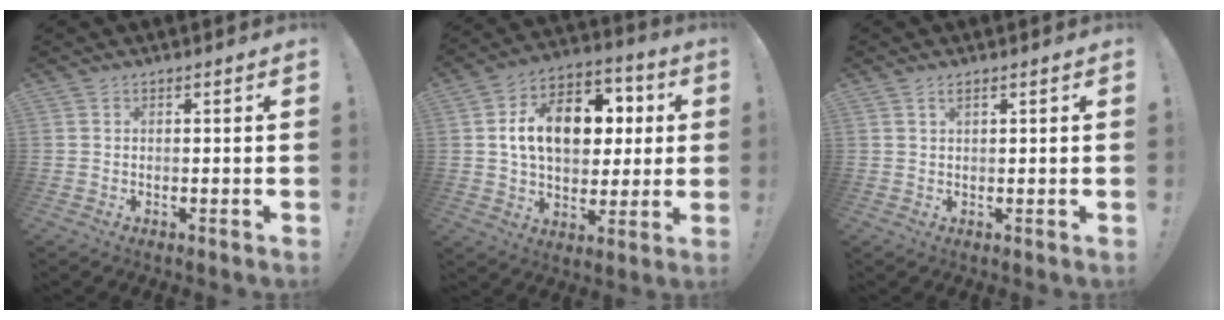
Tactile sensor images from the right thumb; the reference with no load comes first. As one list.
[{"total": 17.4, "force": [3.4, 11.8, 12.3], "torque": [-0.180, 0.003, 0.066]}, {"total": 1.6, "force": [1.1, 0.4, 1.1], "torque": [-0.015, -0.003, 0.019]}]